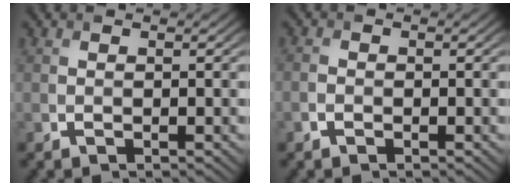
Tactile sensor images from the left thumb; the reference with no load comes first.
{"total": 1.3, "force": [-0.8, 0.9, 0.5], "torque": [-0.008, 0.000, -0.022]}